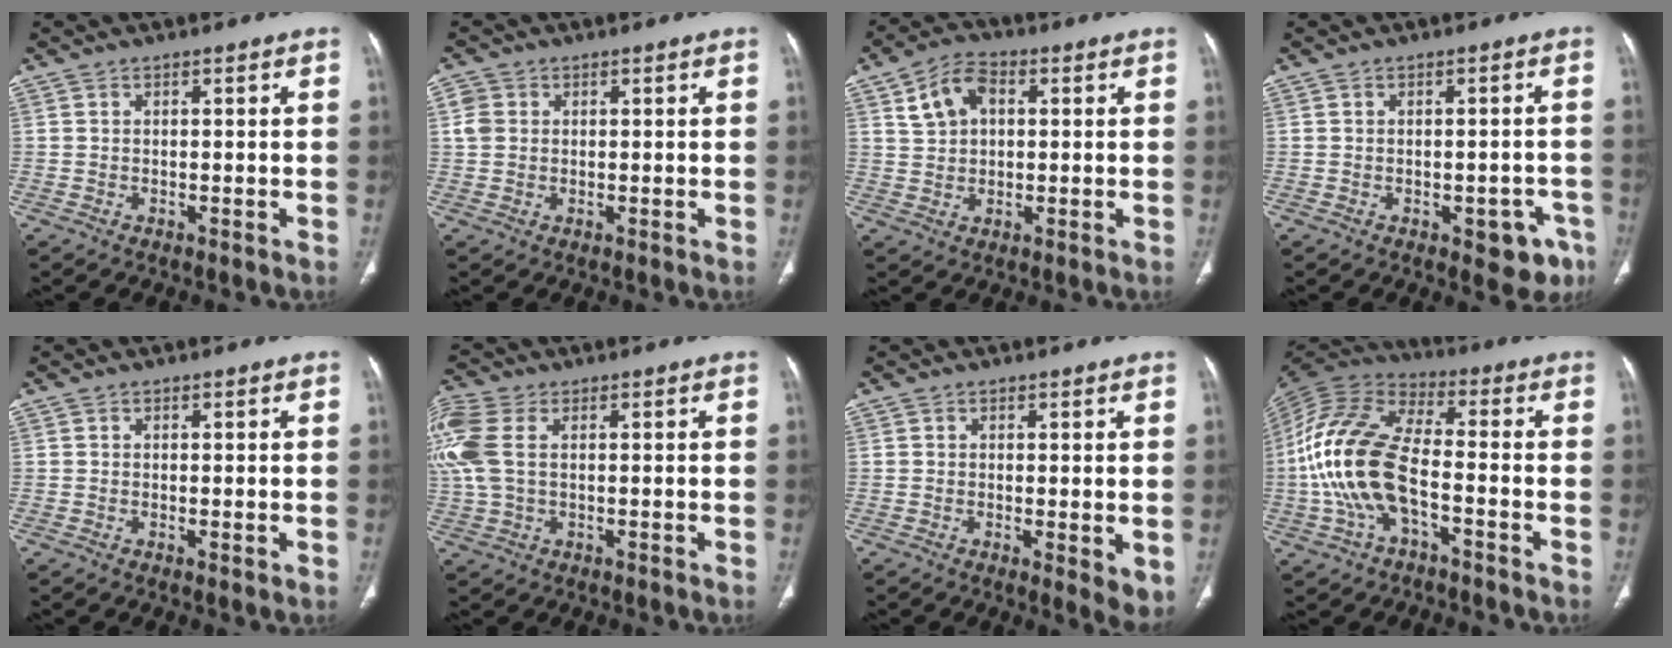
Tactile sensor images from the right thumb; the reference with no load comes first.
{"total": 3.1, "force": [0.6, 2.6, 1.5], "torque": [-0.028, 0.004, 0.012]}
{"total": 7.6, "force": [2.3, 5.2, 5.0], "torque": [-0.078, 0.010, 0.037]}
{"total": 6.3, "force": [-3.1, 3.5, 4.3], "torque": [-0.021, 0.015, -0.030]}
{"total": 0.6, "force": [0.0, 0.2, 0.5], "torque": [-0.015, -0.004, 0.000]}
{"total": 10.9, "force": [2.3, 6.7, 8.3], "torque": [-0.237, 0.021, 0.050]}
{"total": 4.5, "force": [-0.2, 1.7, 4.1], "torque": [-0.054, -0.015, -0.002]}
{"total": 16.5, "force": [-3.7, 8.2, 13.8], "torque": [-0.291, 0.035, -0.075]}